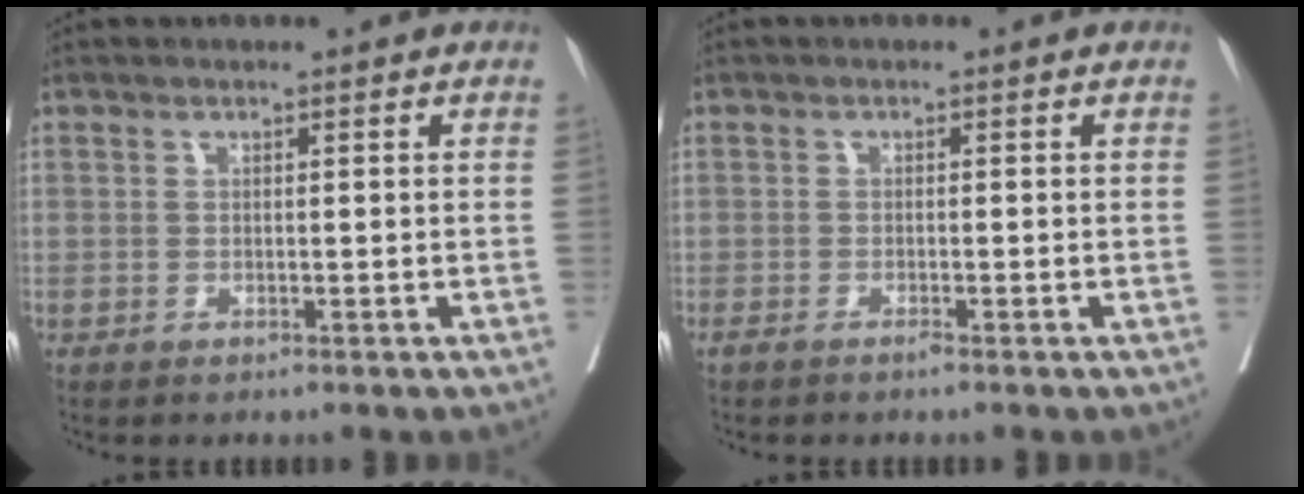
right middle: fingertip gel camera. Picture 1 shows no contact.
{"total": 0.8, "force": [-0.7, -0.1, 0.5], "torque": [-0.010, 0.000, -0.010]}